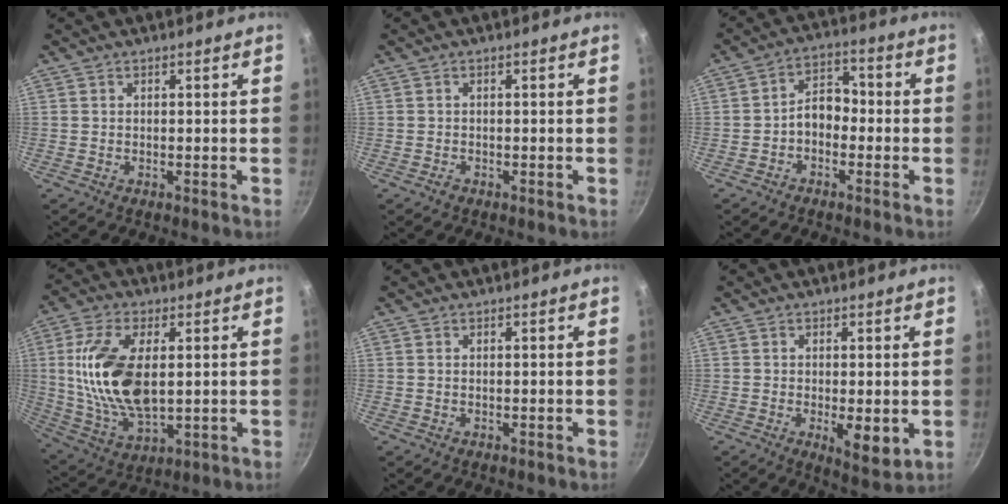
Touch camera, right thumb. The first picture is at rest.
{"total": 0.8, "force": [-0.6, 0.5, 0.2], "torque": [-0.003, 0.001, -0.012]}
{"total": 6.5, "force": [-1.5, 4.5, 4.4], "torque": [-0.051, 0.032, -0.039]}
{"total": 17.5, "force": [2.0, 8.8, 15.0], "torque": [-0.301, -0.012, 0.045]}
{"total": 0.0}
{"total": 6.0, "force": [-1.2, 2.2, 5.4], "torque": [-0.080, -0.017, -0.013]}